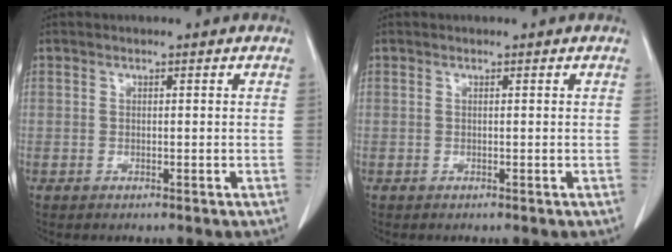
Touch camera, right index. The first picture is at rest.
{"total": 0.0}